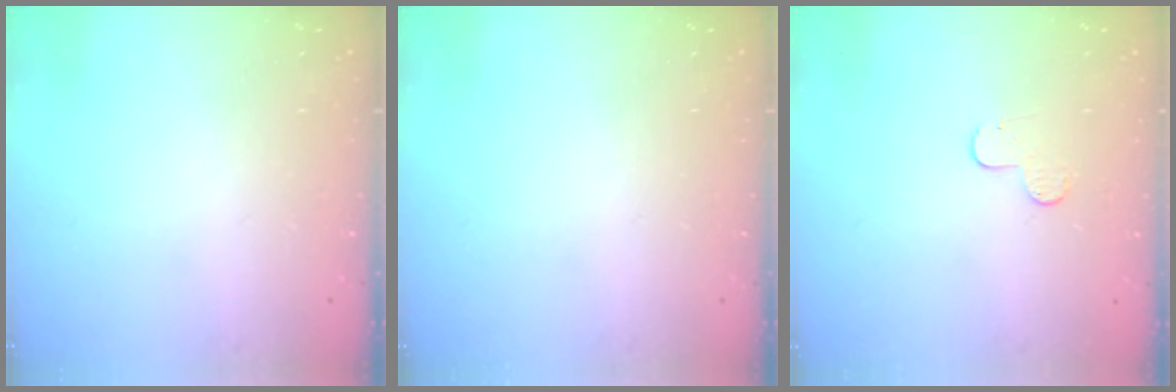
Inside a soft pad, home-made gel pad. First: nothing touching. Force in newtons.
{"total": 0.0}
{"total": 4.3, "press": 4.3, "slide": 0.4}